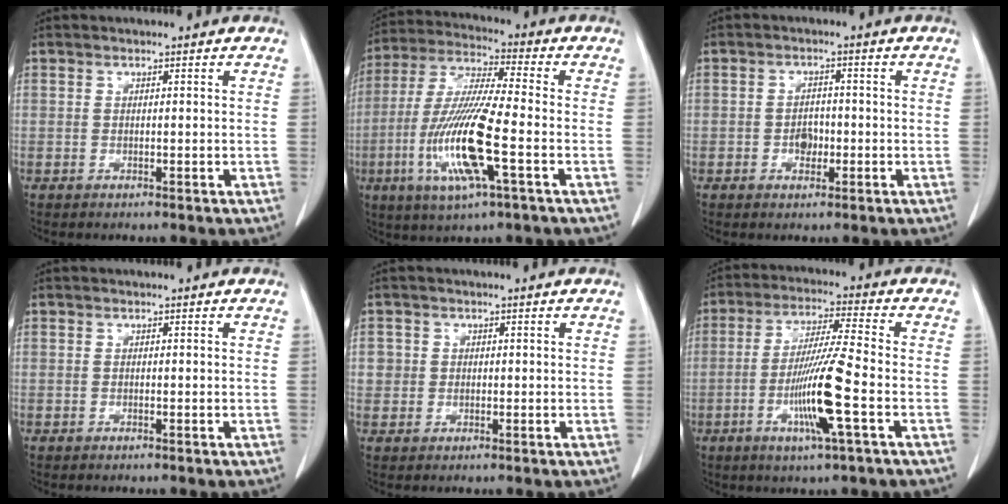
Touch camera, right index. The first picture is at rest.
{"total": 15.0, "force": [-4.2, 1.2, 14.3], "torque": [-0.299, -0.016, -0.082]}
{"total": 2.6, "force": [-0.8, 1.8, 1.7], "torque": [-0.021, 0.007, -0.011]}
{"total": 0.0}
{"total": 2.1, "force": [0.3, 2.1, 0.2], "torque": [0.011, 0.003, 0.003]}
{"total": 11.3, "force": [-3.4, -0.6, 10.7], "torque": [-0.210, -0.013, -0.067]}